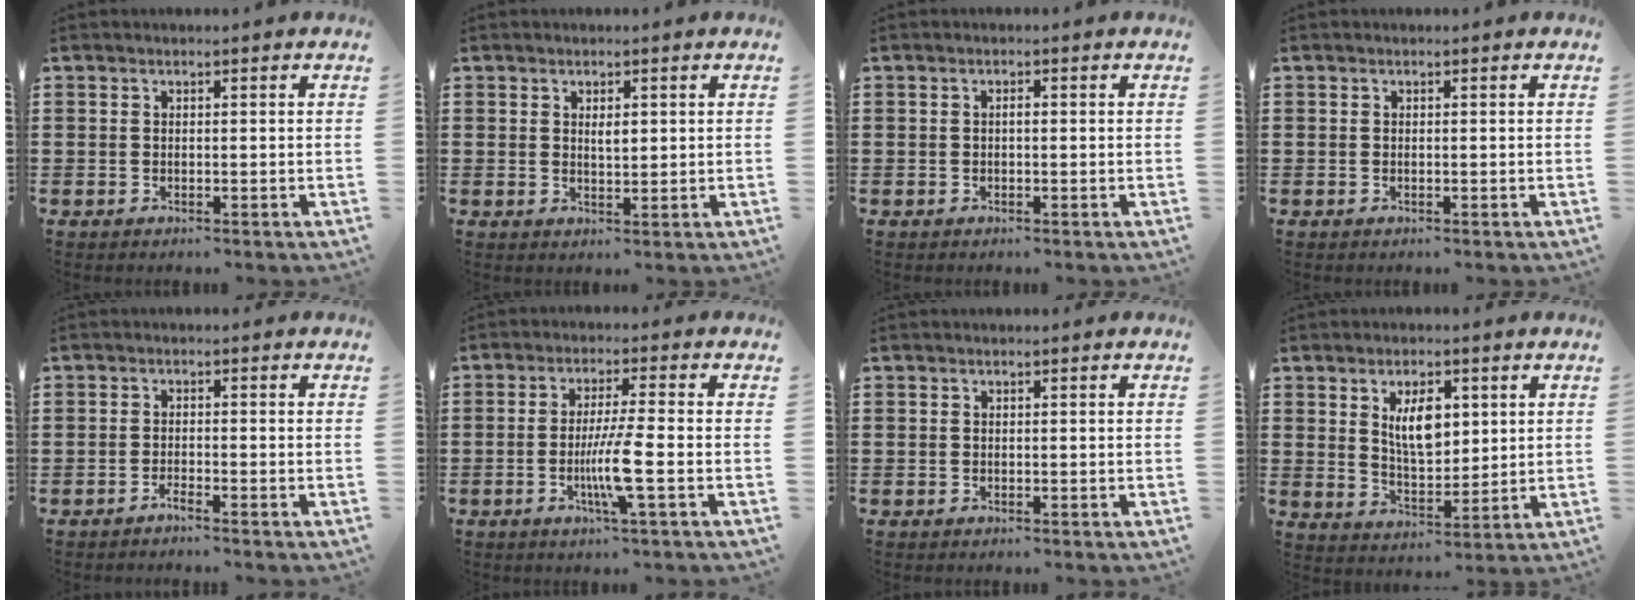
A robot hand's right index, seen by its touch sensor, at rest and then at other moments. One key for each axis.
{"total": 1.8, "fx": 0.5, "fy": 0.7, "fz": 1.6, "tx": -0.024, "ty": 0.001, "tz": 0.006}
{"total": 0.8, "fx": -0.1, "fy": 0.2, "fz": 0.8, "tx": -0.016, "ty": -0.002, "tz": -0.001}
{"total": 0.0}
{"total": 1.4, "fx": -1.3, "fy": -0.2, "fz": 0.4, "tx": -0.009, "ty": -0.001, "tz": -0.025}
{"total": 6.7, "fx": -1.9, "fy": -0.3, "fz": 6.4, "tx": -0.129, "ty": -0.021, "tz": -0.040}
{"total": 0.0}
{"total": 6.9, "fx": 2.3, "fy": 3.3, "fz": 5.6, "tx": -0.104, "ty": 0.003, "tz": 0.035}